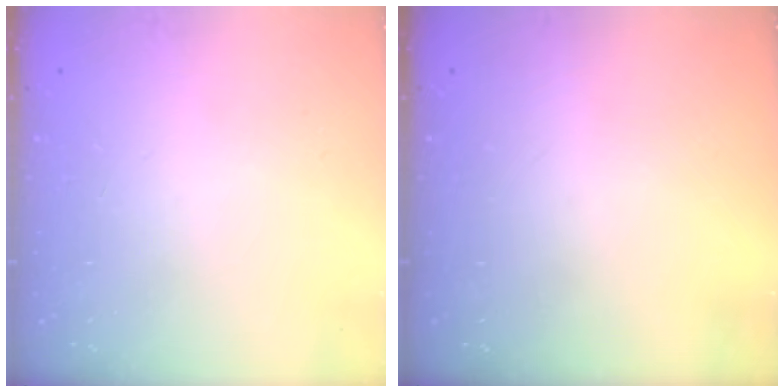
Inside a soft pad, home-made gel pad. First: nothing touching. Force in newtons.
{"total": 0.0}